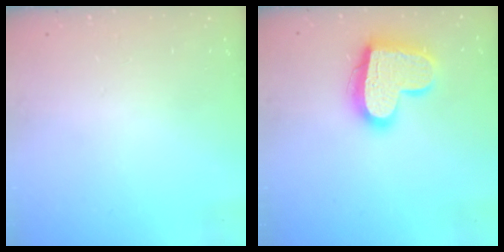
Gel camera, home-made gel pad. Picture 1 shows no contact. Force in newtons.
{"total": 18.0, "press": 17.9, "slide": 1.6}